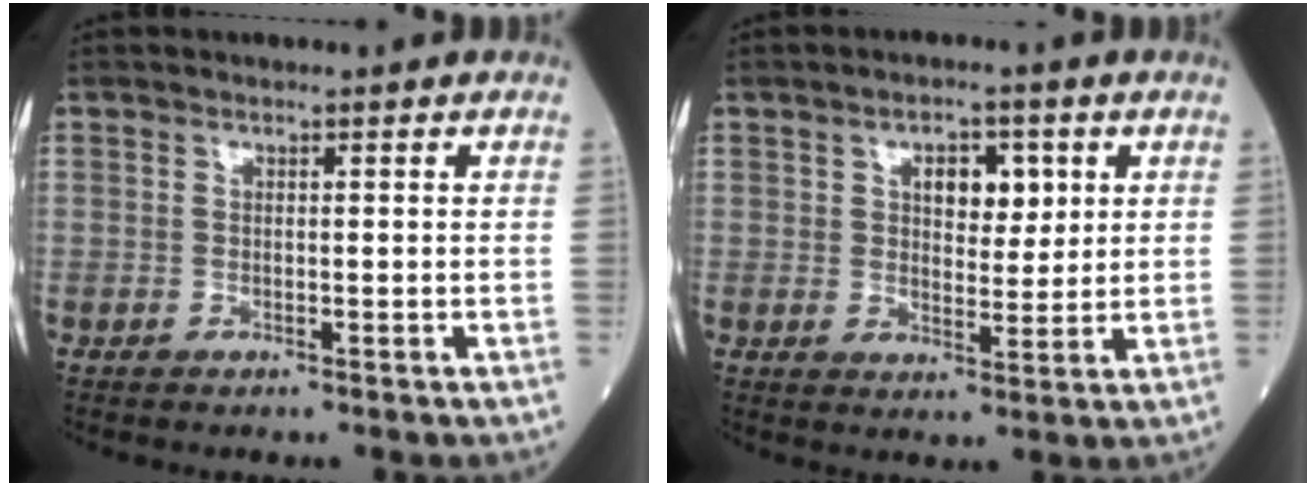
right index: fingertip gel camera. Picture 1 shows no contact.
{"total": 5.5, "force": [1.9, 2.9, 4.3], "torque": [-0.062, 0.008, 0.031]}